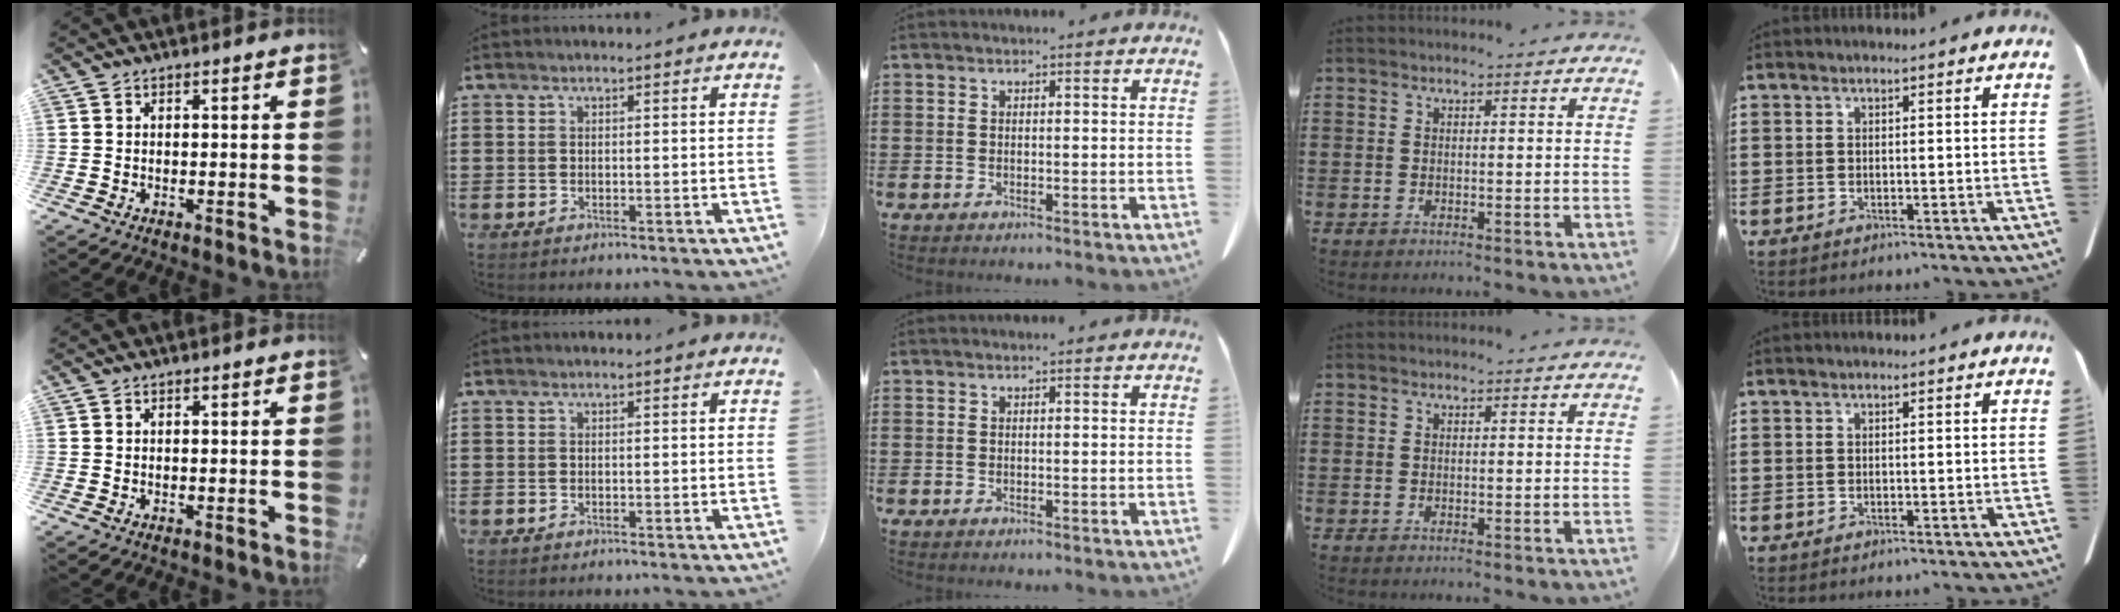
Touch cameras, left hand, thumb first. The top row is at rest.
{}